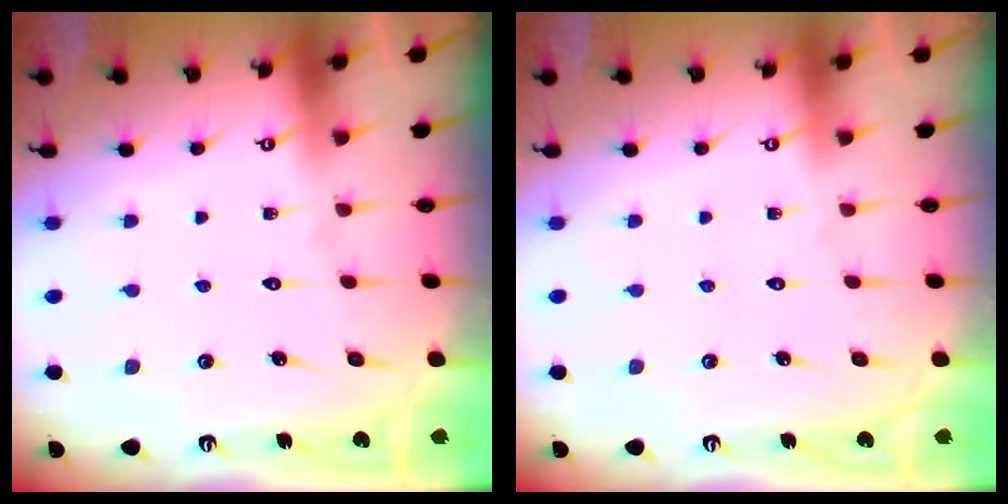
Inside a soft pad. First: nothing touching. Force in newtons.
{"total": 0.0}